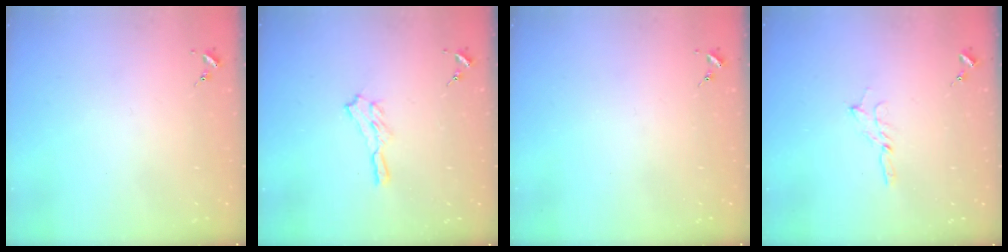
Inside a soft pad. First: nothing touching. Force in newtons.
{"total": 5.5, "press": 5.5, "slide": 0.4}
{"total": 0.0}
{"total": 2.7, "press": 2.7, "slide": 0.3}